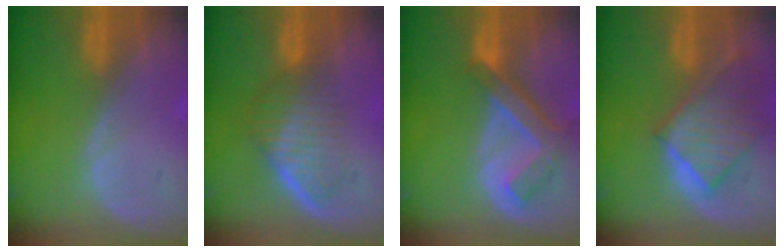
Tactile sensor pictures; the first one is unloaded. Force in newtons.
{"total": 6.8, "press": 5.9, "slide": 3.4}
{"total": 7.7, "press": 6.6, "slide": 3.9}
{"total": 9.5, "press": 8.3, "slide": 4.7}